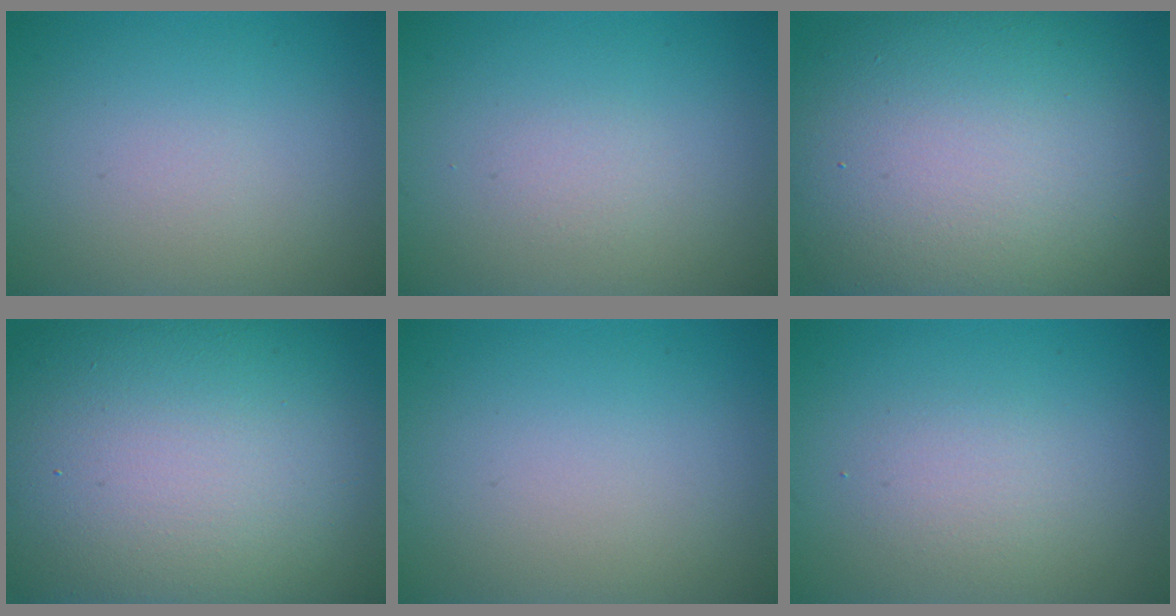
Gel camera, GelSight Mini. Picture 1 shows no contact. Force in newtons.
{"total": 0.7, "press": 0.7, "slide": 0.0}
{"total": 15.7, "press": 15.7, "slide": 0.9}
{"total": 20.5, "press": 20.5, "slide": 1.3}
{"total": 0.0}
{"total": 1.6, "press": 1.6, "slide": 0.1}